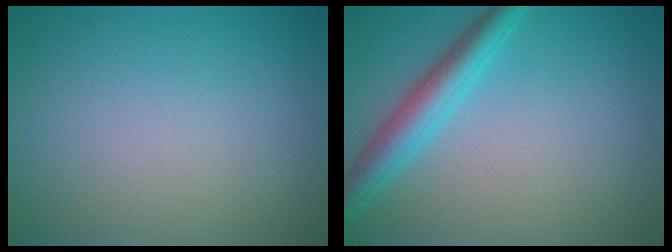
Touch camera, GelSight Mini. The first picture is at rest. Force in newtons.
{"total": 4.0, "press": 3.9, "slide": 0.2}